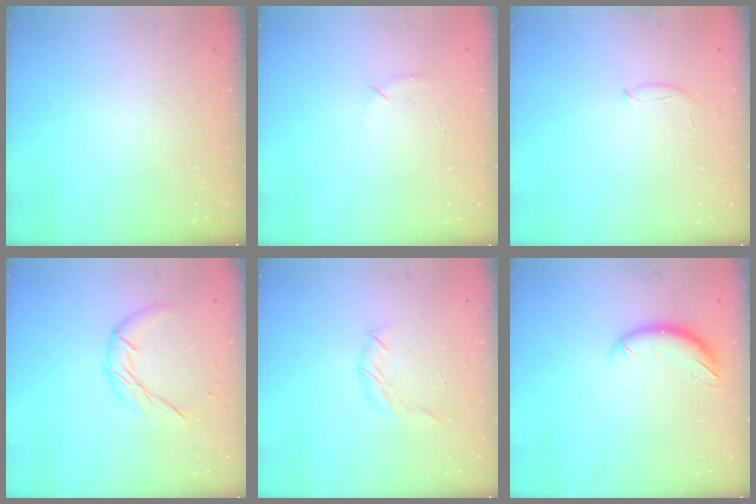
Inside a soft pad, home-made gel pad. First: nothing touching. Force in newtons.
{"total": 4.1, "press": 3.9, "slide": 1.2}
{"total": 5.8, "press": 5.7, "slide": 1.4}
{"total": 9.4, "press": 9.4, "slide": 0.2}
{"total": 8.0, "press": 7.9, "slide": 1.6}
{"total": 9.2, "press": 9.1, "slide": 1.5}